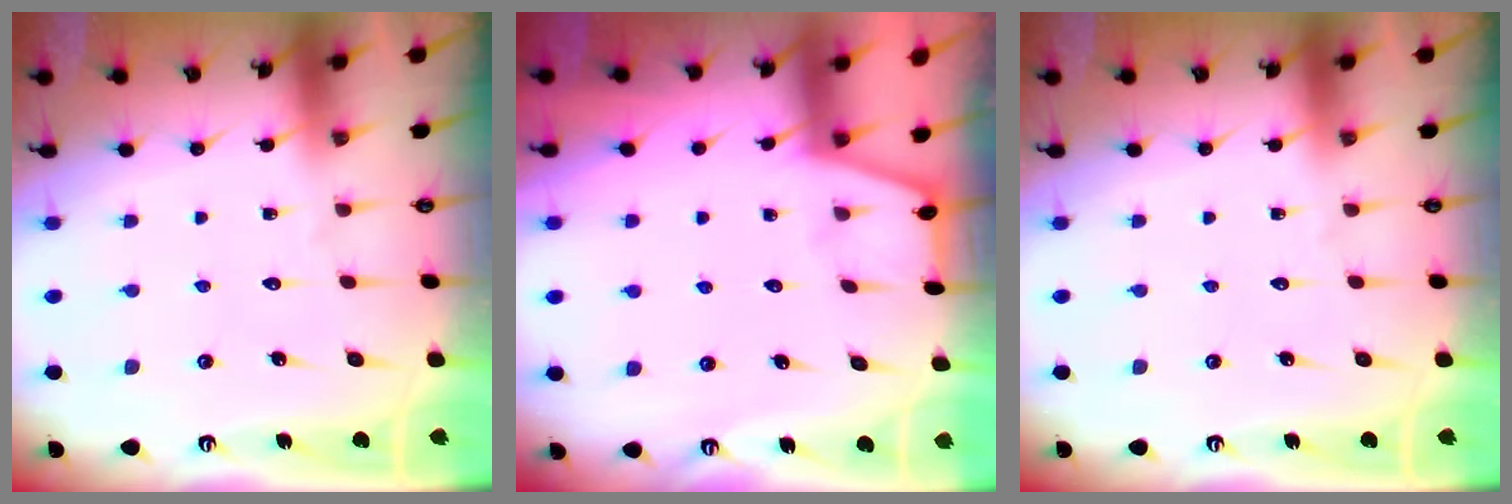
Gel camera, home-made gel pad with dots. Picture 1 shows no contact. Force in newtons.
{"total": 0.7, "press": 0.7, "slide": 0.2}
{"total": 0.0}